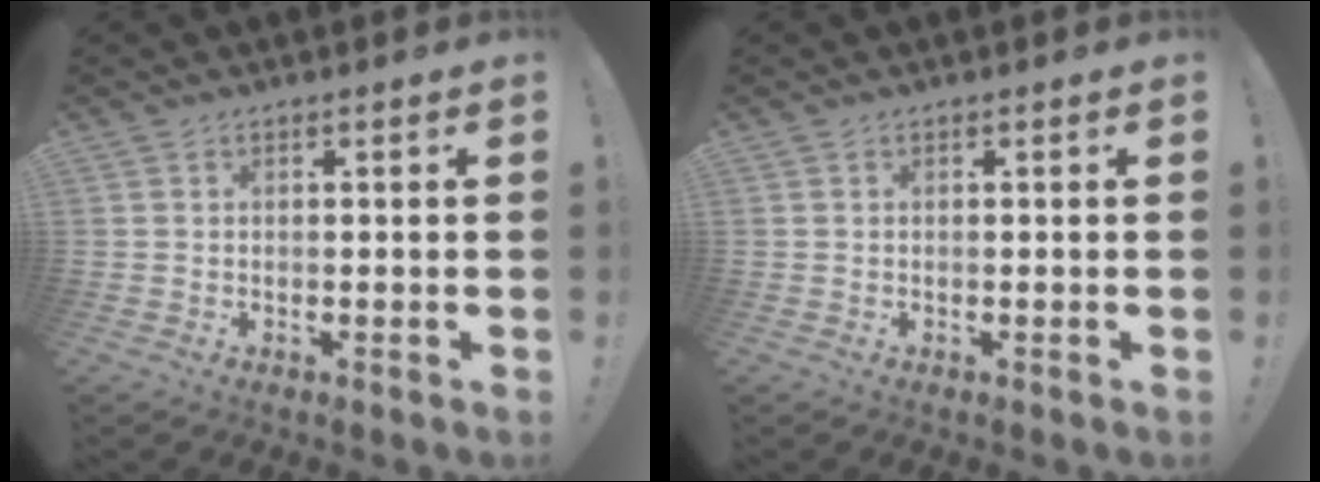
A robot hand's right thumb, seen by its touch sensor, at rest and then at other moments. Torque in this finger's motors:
{"motor_torque": [0.00, 0.00, 0.00, 0.00, 0.00]}